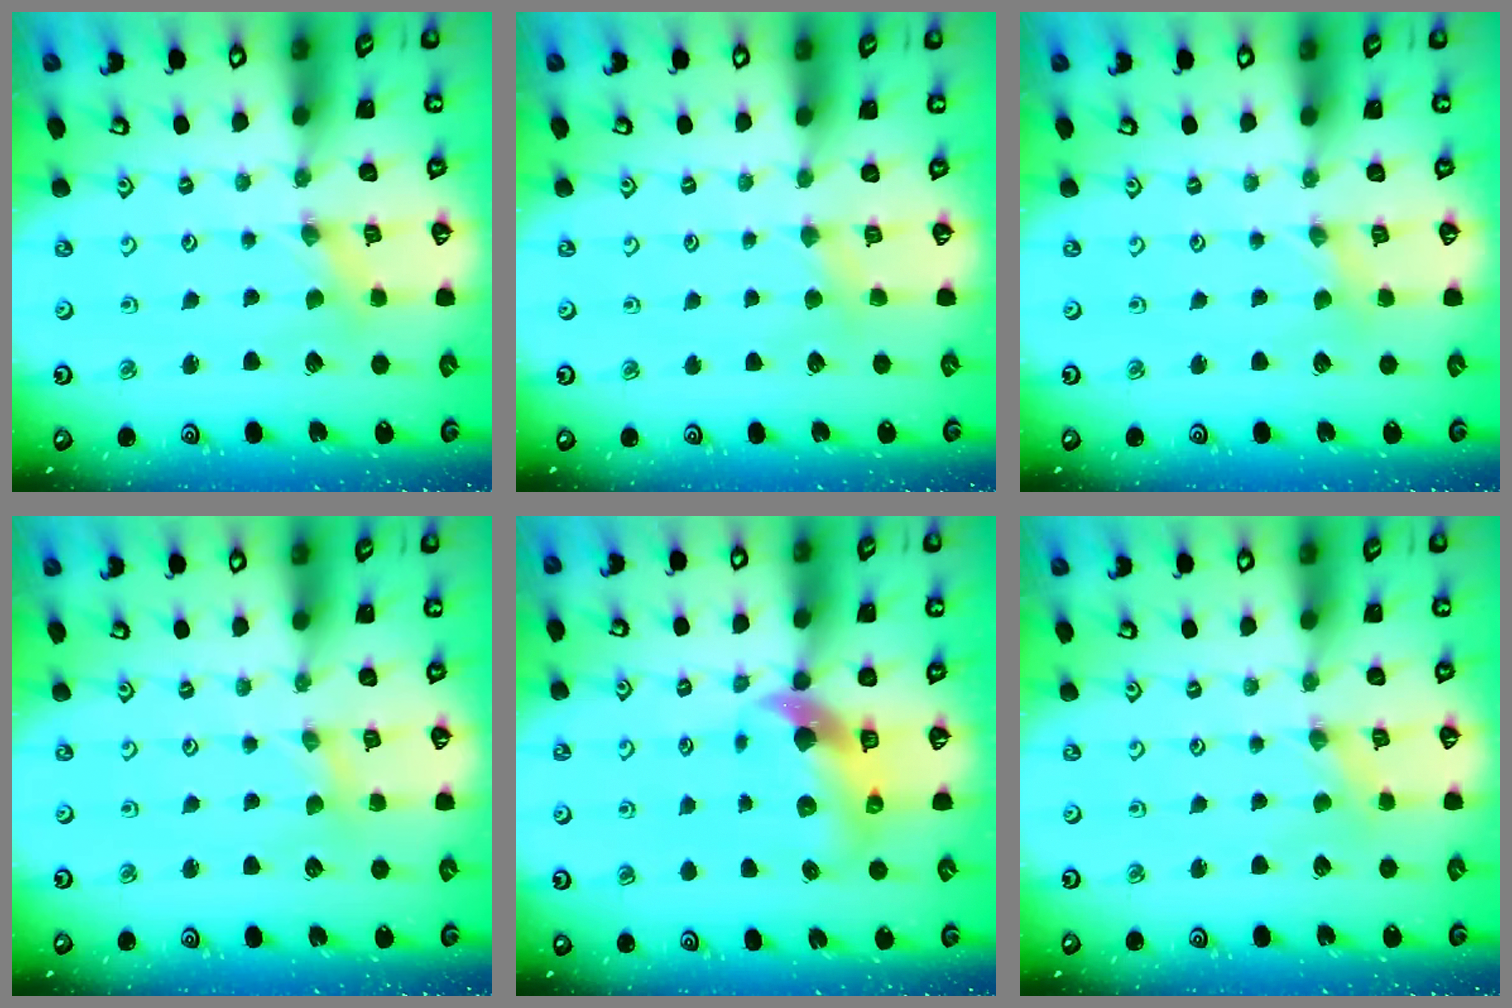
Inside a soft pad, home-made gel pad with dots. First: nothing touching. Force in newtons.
{"total": 3.0, "press": 3.0, "slide": 0.4}
{"total": 0.7, "press": 0.7, "slide": 0.1}
{"total": 0.7, "press": 0.7, "slide": 0.2}
{"total": 8.5, "press": 8.3, "slide": 1.4}
{"total": 0.0}